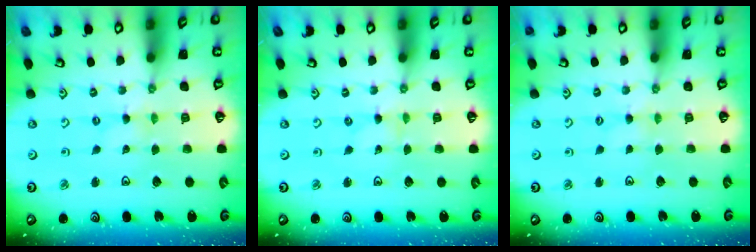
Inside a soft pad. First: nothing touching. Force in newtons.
{"total": 0.0}
{"total": 1.6, "press": 1.5, "slide": 0.3}